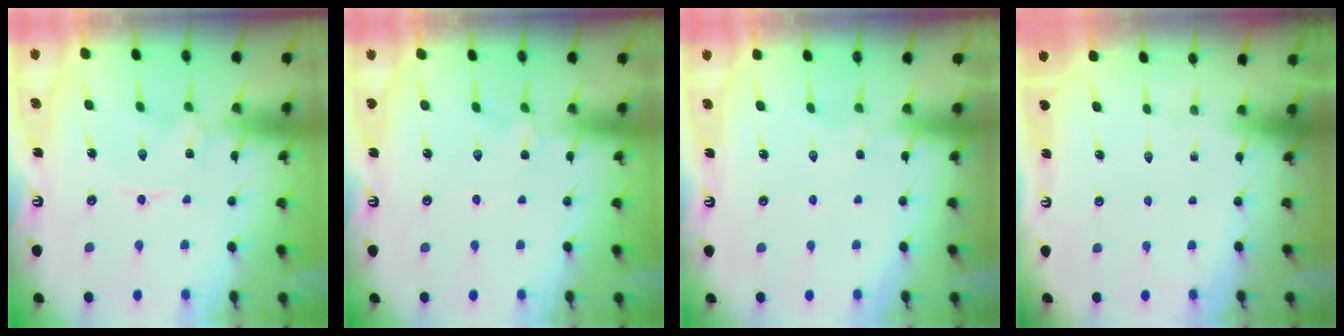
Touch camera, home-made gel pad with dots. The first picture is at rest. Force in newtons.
{"total": 1.8, "press": 1.8, "slide": 0.4}
{"total": 2.2, "press": 2.2, "slide": 0.5}
{"total": 0.0}